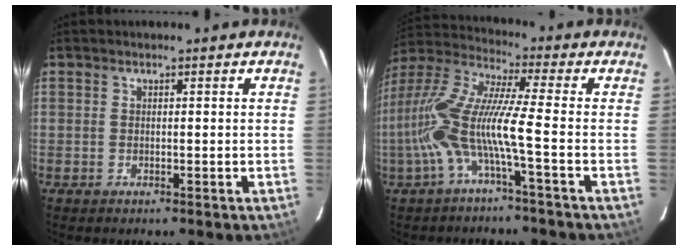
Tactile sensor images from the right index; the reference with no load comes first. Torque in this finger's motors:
{"motor_torque": [1.30, -0.84, 1.05, 0.21]}